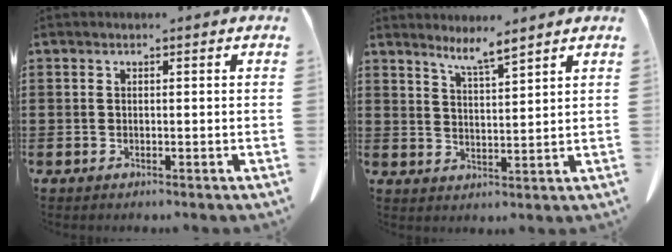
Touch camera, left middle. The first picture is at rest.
{"total": 4.4, "force": [3.8, -0.5, 2.1], "torque": [-0.052, -0.015, 0.066]}